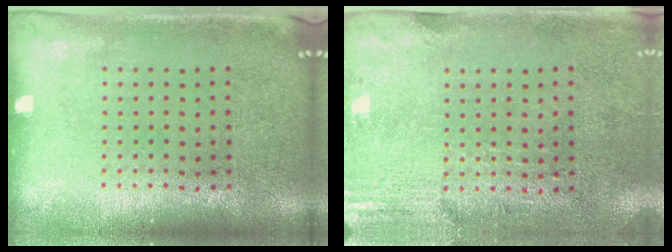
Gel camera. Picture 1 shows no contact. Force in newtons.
{"total": 2.8, "press": 2.5, "slide": 1.4}